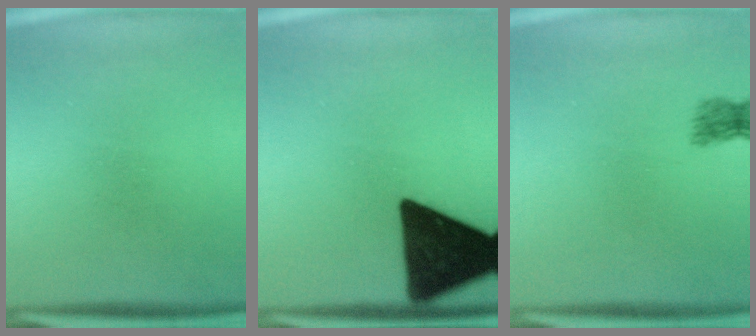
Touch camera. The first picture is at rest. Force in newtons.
{"total": 18.3}
{"total": 2.1}